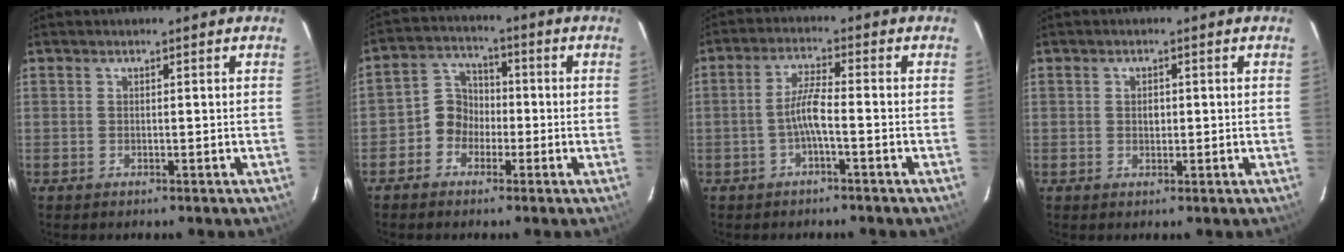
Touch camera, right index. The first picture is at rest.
{"total": 6.0, "force": [-2.5, 5.2, 1.6], "torque": [-0.027, 0.027, -0.053]}
{"total": 4.2, "force": [-1.7, 0.2, 3.9], "torque": [-0.082, 0.008, -0.034]}
{"total": 2.0, "force": [0.1, 1.5, 1.4], "torque": [-0.023, 0.005, 0.001]}